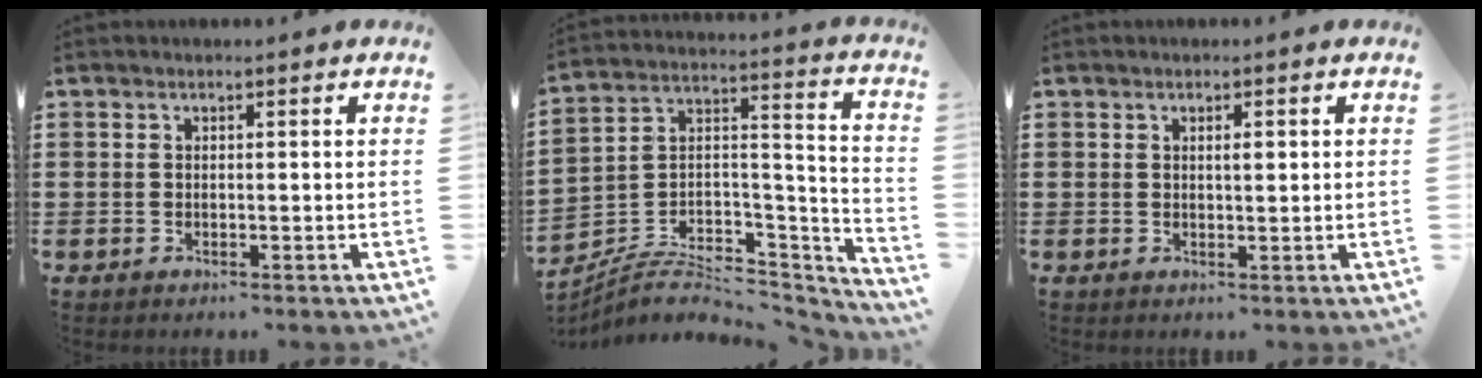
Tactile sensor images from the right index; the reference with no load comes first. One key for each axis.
{"total": 5.8, "fx": -4.3, "fy": 3.1, "fz": 2.4, "tx": -0.051, "ty": 0.000, "tz": -0.084}
{"total": 1.6, "fx": 0.4, "fy": 0.4, "fz": 1.5, "tx": -0.028, "ty": 0.005, "tz": 0.004}